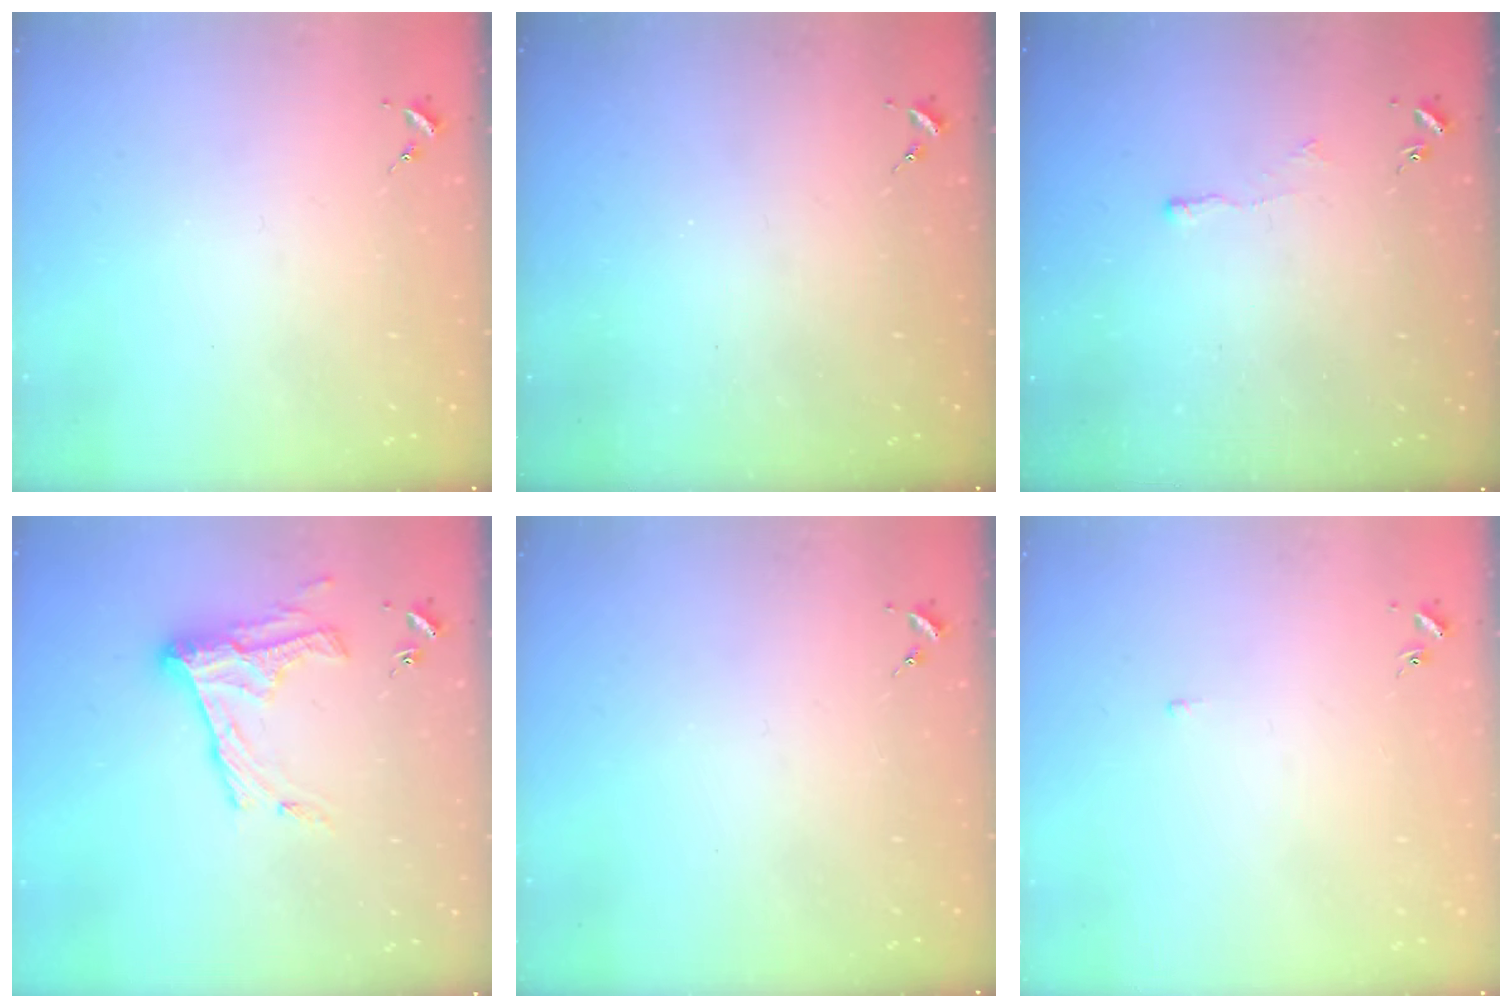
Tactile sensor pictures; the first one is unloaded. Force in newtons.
{"total": 0.0}
{"total": 3.3, "press": 3.2, "slide": 0.7}
{"total": 15.1, "press": 15.0, "slide": 0.7}
{"total": 0.0}
{"total": 1.8, "press": 1.8, "slide": 0.5}